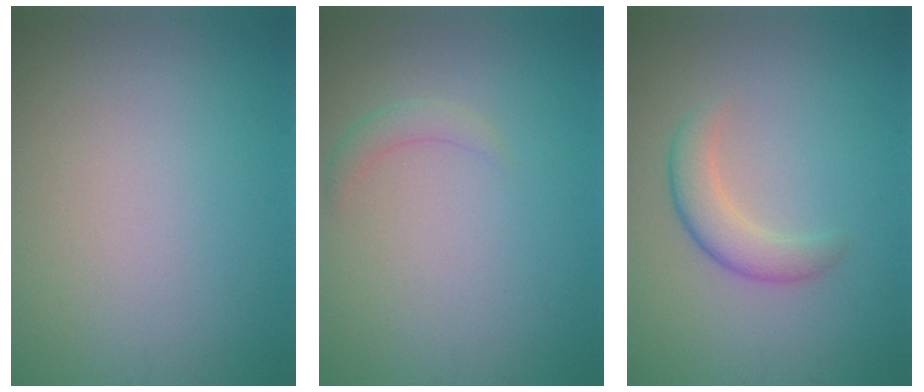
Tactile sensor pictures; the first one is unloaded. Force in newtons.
{"total": 1.3, "press": 1.3, "slide": 0.1}
{"total": 2.8, "press": 2.8, "slide": 0.2}